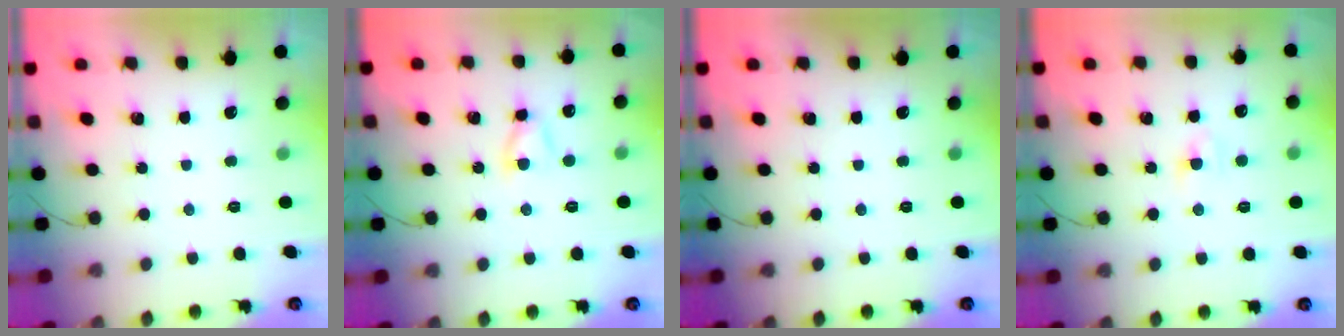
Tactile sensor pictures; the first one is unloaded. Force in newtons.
{"total": 4.1, "press": 4.1, "slide": 0.6}
{"total": 0.0}
{"total": 2.6, "press": 2.5, "slide": 0.8}